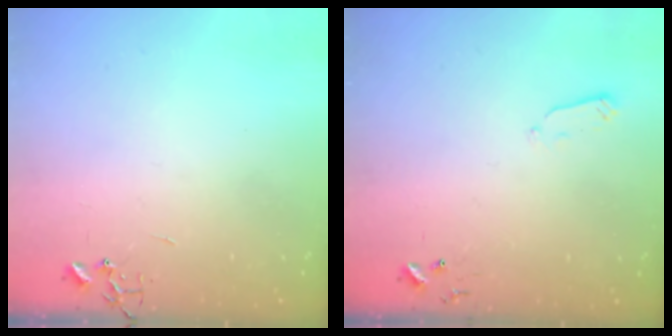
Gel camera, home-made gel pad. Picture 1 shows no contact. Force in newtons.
{"total": 3.7, "press": 3.6, "slide": 0.8}